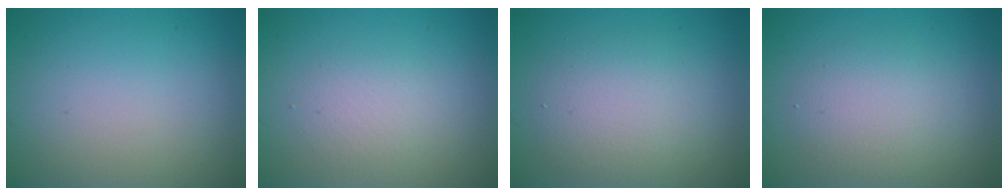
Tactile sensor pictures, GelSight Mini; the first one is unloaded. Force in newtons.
{"total": 1.9, "press": 1.9, "slide": 0.1}
{"total": 3.9, "press": 3.9, "slide": 0.2}
{"total": 3.2, "press": 3.2, "slide": 0.1}